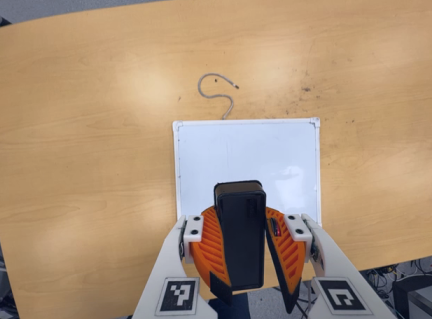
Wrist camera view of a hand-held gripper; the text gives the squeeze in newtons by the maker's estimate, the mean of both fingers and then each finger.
{"total": 11.1, "left": 11.2, "right": 11.0}